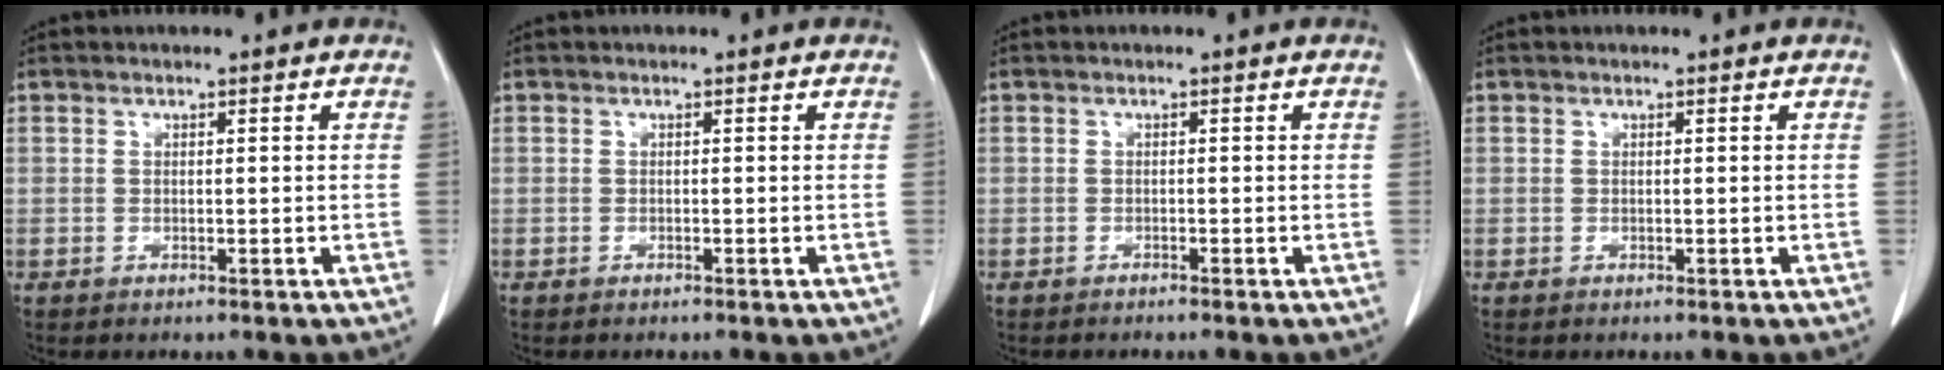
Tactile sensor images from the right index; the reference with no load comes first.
{"total": 0.0}
{"total": 0.8, "force": [-0.7, -0.1, 0.3], "torque": [-0.007, 0.000, -0.011]}
{"total": 0.0}